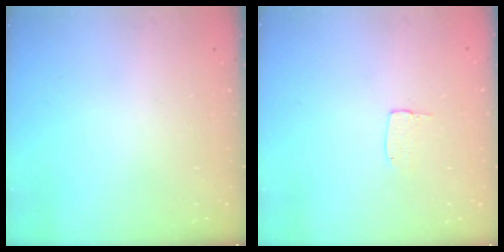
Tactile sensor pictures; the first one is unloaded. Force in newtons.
{"total": 3.7, "press": 3.7, "slide": 0.2}